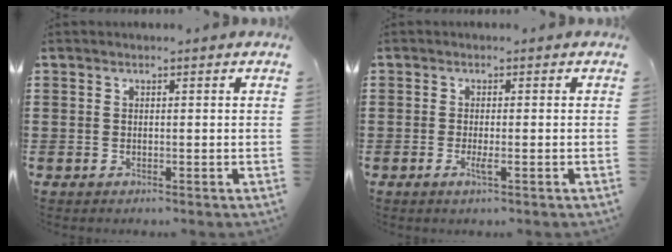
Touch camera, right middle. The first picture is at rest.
{"total": 1.7, "force": [-0.6, 0.0, 1.5], "torque": [-0.035, -0.008, -0.012]}